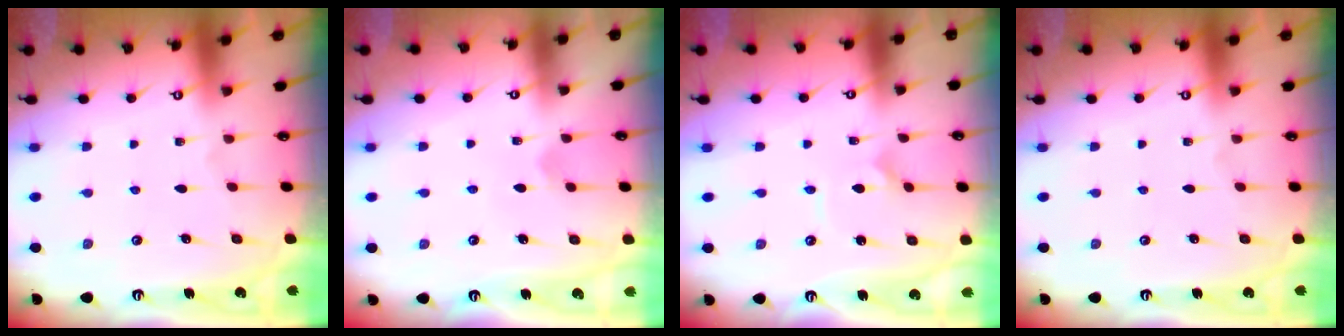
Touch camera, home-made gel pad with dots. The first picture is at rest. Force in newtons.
{"total": 5.7, "press": 5.7, "slide": 0.3}
{"total": 2.3, "press": 2.3, "slide": 0.1}
{"total": 0.0}